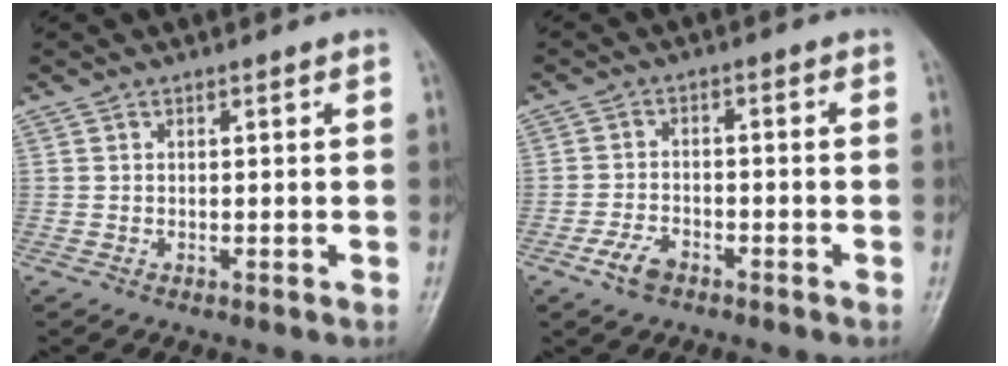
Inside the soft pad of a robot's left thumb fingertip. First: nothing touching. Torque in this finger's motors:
{"motor_torque": [-0.28, 0.51, 0.38, 0.27, 0.04]}